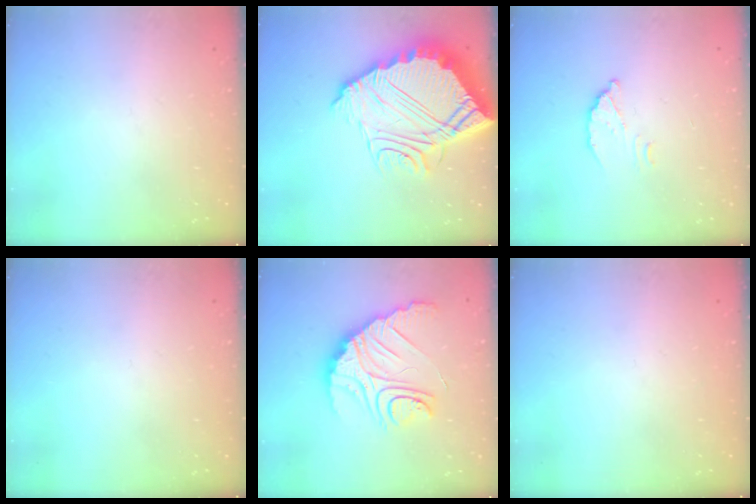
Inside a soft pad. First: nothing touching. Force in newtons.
{"total": 17.8, "press": 17.7, "slide": 1.7}
{"total": 3.7, "press": 3.7, "slide": 0.4}
{"total": 0.0}
{"total": 15.3, "press": 15.3, "slide": 1.3}
{"total": 0.0}